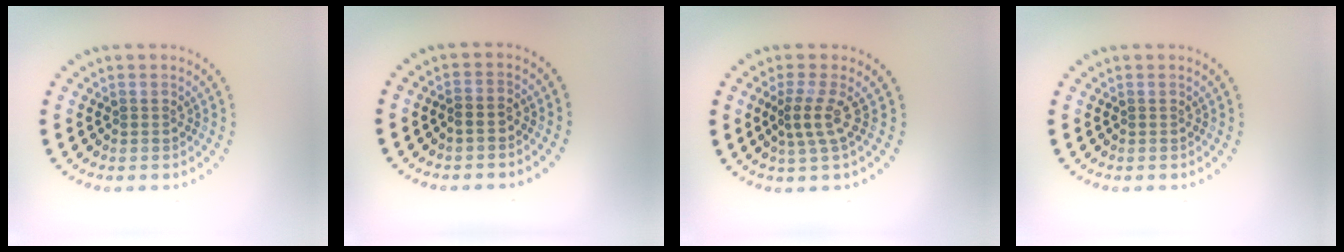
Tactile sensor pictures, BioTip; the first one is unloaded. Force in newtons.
{"total": 0.8, "press": 0.6, "slide": 0.5}
{"total": 2.5, "press": 1.8, "slide": 1.7}
{"total": 0.0}